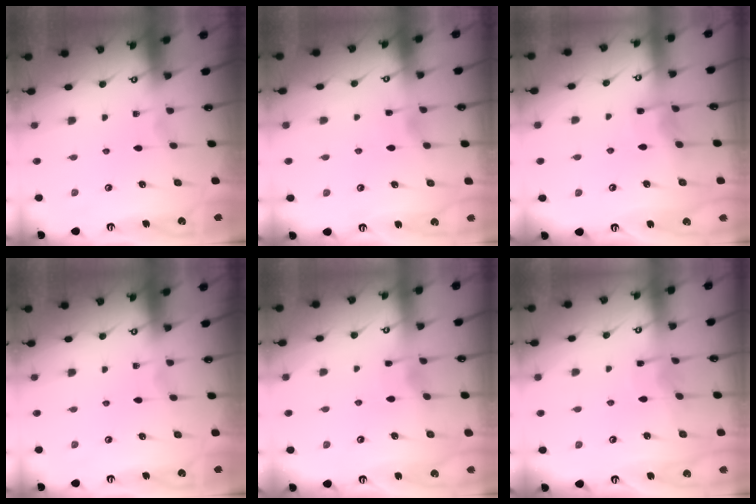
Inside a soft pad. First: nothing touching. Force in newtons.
{"total": 3.0, "press": 2.9, "slide": 0.4}
{"total": 6.5, "press": 6.5, "slide": 0.6}
{"total": 0.0}
{"total": 3.1, "press": 3.1, "slide": 0.5}
{"total": 3.7, "press": 3.7, "slide": 0.5}